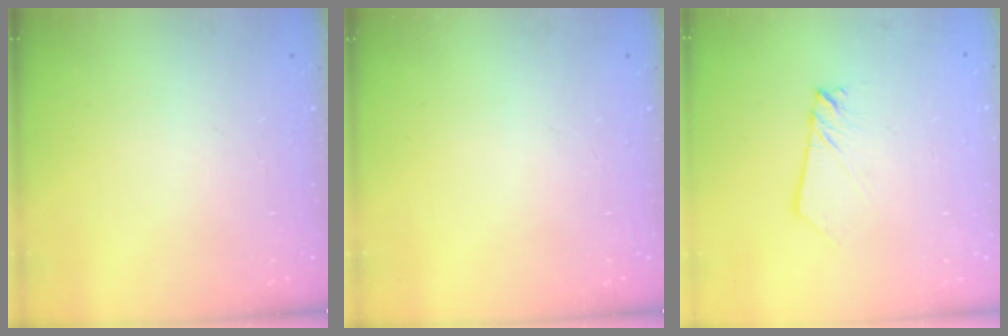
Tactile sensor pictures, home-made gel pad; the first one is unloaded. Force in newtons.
{"total": 0.0}
{"total": 2.7, "press": 2.6, "slide": 0.3}